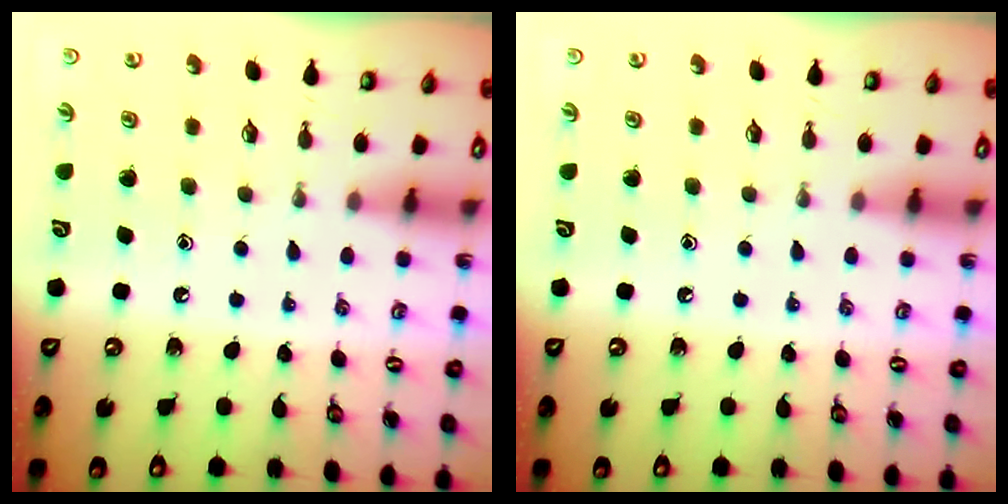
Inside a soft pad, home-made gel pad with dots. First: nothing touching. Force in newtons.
{"total": 0.0}